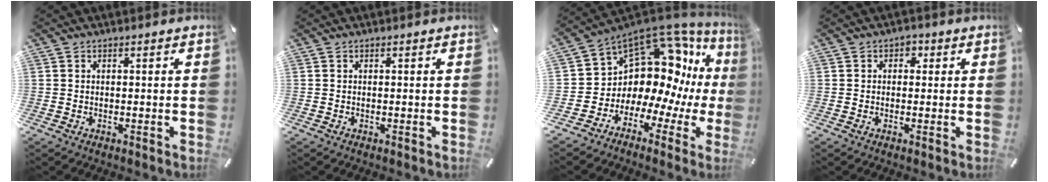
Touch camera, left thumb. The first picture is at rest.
{"total": 0.0}
{"total": 13.2, "force": [5.5, 9.7, 7.1], "torque": [-0.113, -0.079, 0.107]}
{"total": 1.9, "force": [-0.1, 1.7, 0.8], "torque": [-0.008, 0.006, -0.007]}